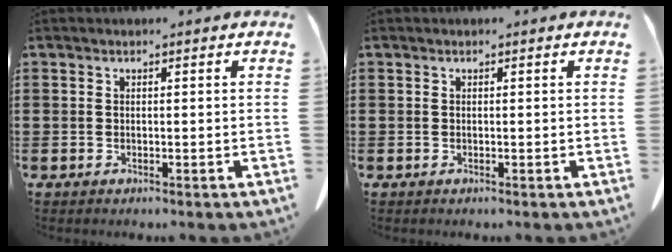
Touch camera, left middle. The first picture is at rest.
{"total": 0.0}